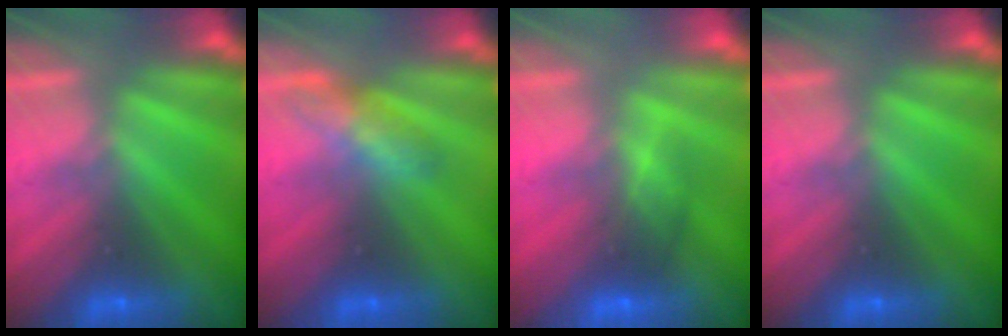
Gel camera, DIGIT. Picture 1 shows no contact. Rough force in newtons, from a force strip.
{"total": 2.8}
{"total": 2.8}
{"total": 0.0}